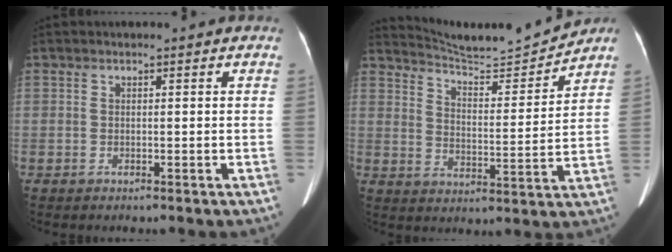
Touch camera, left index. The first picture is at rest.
{"total": 11.3, "force": [11.2, -0.6, 1.4], "torque": [-0.030, -0.011, 0.180]}